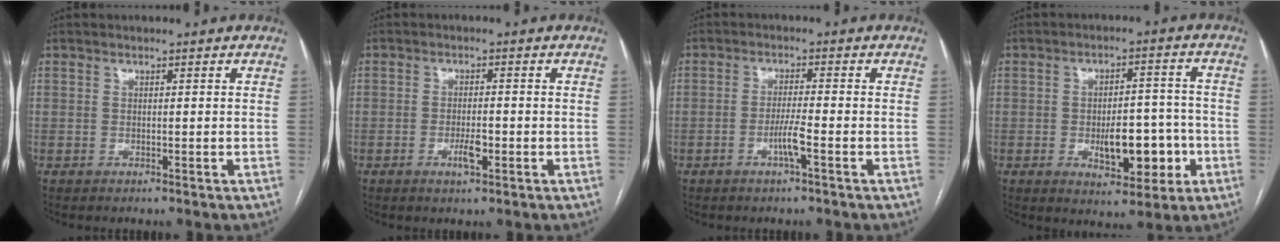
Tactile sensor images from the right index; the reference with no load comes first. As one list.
[{"total": 3.1, "force": [-1.2, 0.7, 2.8], "torque": [-0.051, 0.000, -0.019]}, {"total": 3.4, "force": [-1.5, -0.2, 3.0], "torque": [-0.058, -0.004, -0.031]}, {"total": 9.4, "force": [-2.6, 4.1, 8.0], "torque": [-0.113, 0.013, -0.032]}]